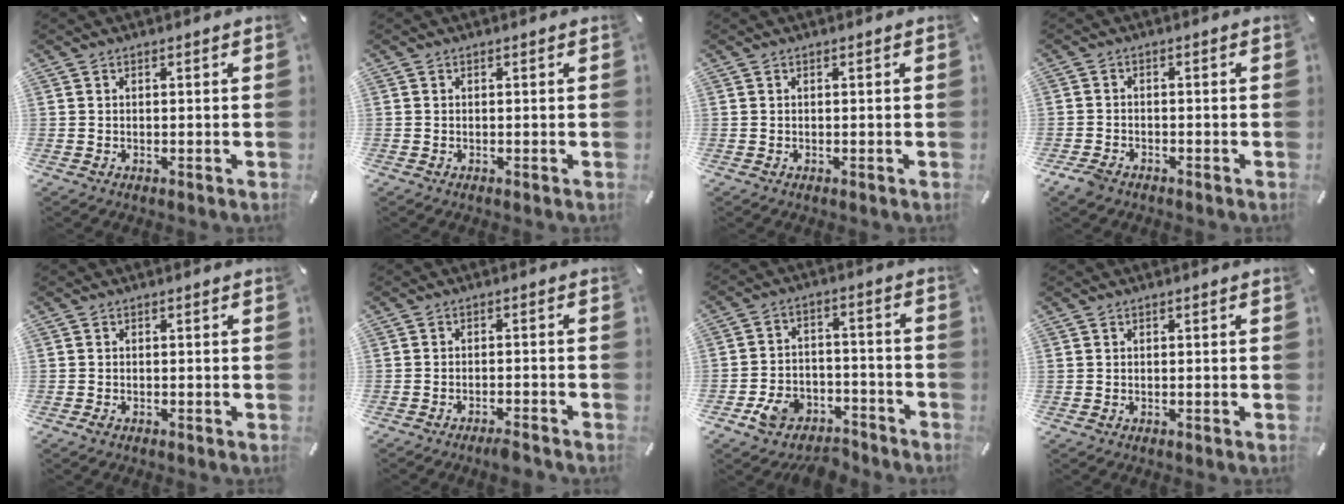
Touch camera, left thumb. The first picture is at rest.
{"total": 0.0}
{"total": 0.0}
{"total": 3.0, "force": [-2.3, 1.6, 1.2], "torque": [-0.039, 0.006, -0.051]}
{"total": 0.7, "force": [-0.4, 0.5, 0.2], "torque": [-0.003, 0.001, -0.009]}
{"total": 2.9, "force": [-2.5, 0.4, 1.4], "torque": [-0.022, 0.012, -0.046]}
{"total": 8.3, "force": [-5.8, 5.4, 2.5], "torque": [-0.038, 0.048, -0.101]}
{"total": 0.0}